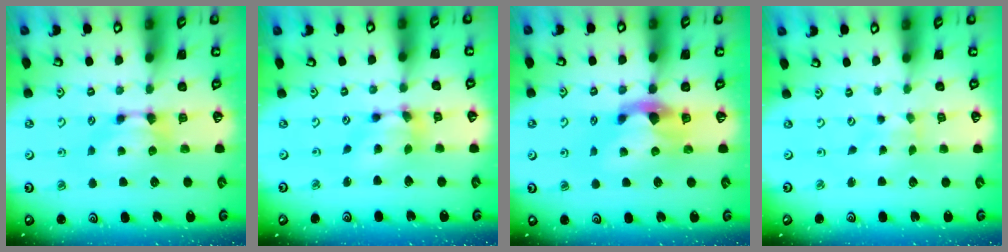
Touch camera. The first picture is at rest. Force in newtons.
{"total": 5.8, "press": 5.5, "slide": 1.8}
{"total": 2.9, "press": 2.6, "slide": 1.3}
{"total": 4.4, "press": 4.3, "slide": 0.8}